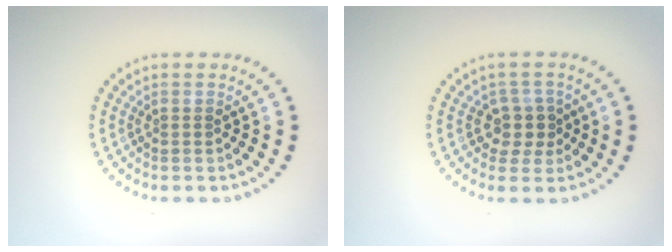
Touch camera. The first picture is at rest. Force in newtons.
{"total": 2.5, "press": 2.1, "slide": 1.4}